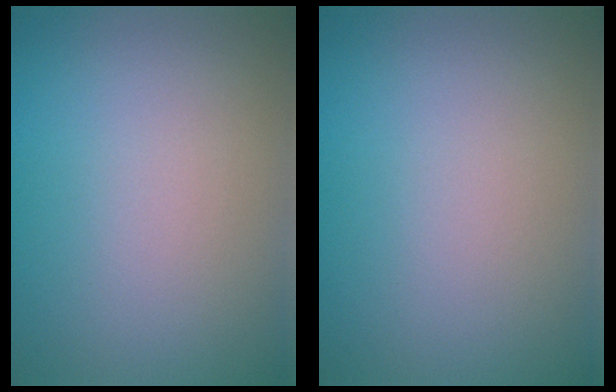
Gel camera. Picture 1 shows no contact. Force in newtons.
{"total": 0.0}